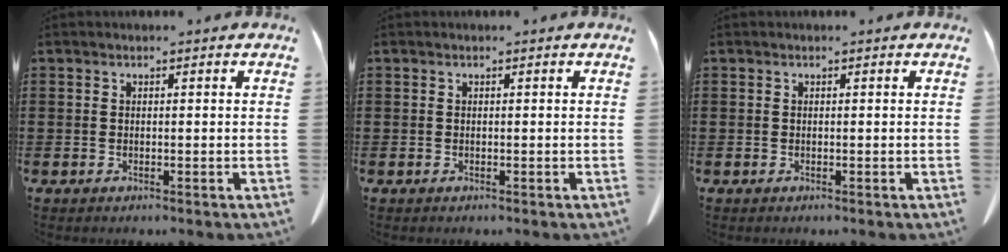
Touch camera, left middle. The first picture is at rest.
{"total": 0.0}
{"total": 0.0}